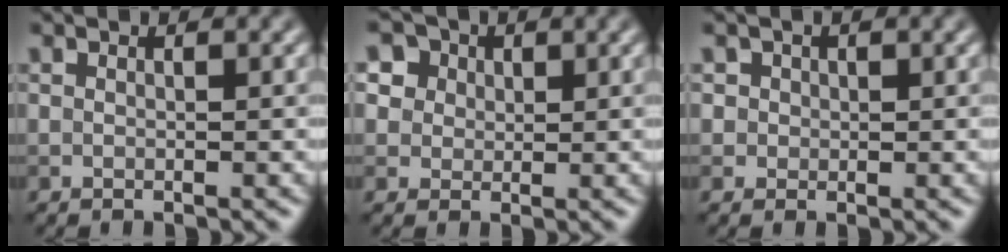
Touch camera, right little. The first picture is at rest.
{"total": 6.7, "force": [3.5, 5.0, 2.7], "torque": [-0.065, 0.011, 0.048]}
{"total": 1.7, "force": [0.5, 1.5, 0.6], "torque": [-0.003, 0.002, 0.009]}